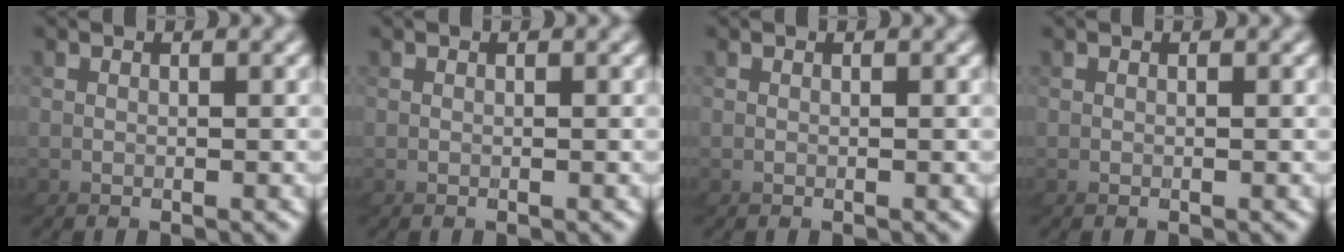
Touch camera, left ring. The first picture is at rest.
{"total": 0.0}
{"total": 0.0}
{"total": 0.0}